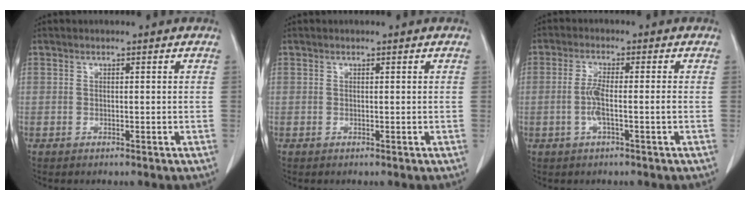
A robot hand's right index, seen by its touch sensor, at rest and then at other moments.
{"total": 0.0}
{"total": 3.9, "force": [-1.0, 0.1, 3.8], "torque": [-0.079, 0.002, -0.020]}